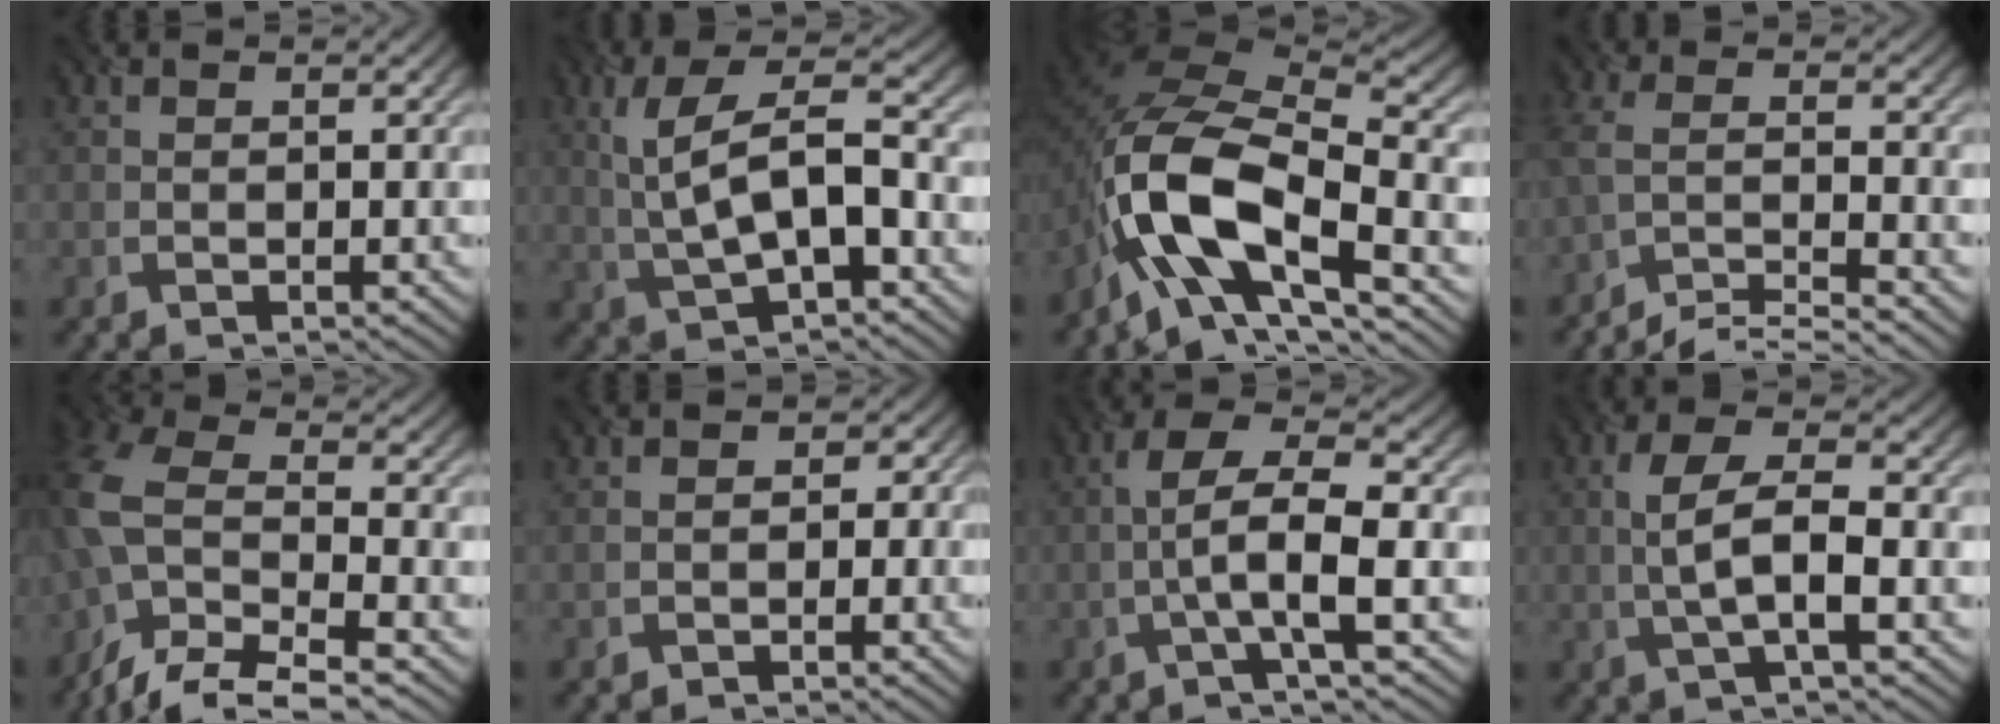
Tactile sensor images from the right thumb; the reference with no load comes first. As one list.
[{"total": 10.0, "force": [-0.2, 4.2, 9.1], "torque": [-0.173, 0.015, -0.006]}, {"total": 14.1, "force": [-6.0, 6.3, 11.1], "torque": [-0.227, -0.019, -0.115]}, {"total": 7.0, "force": [-5.8, 1.2, 3.8], "torque": [-0.060, 0.002, -0.108]}, {"total": 12.8, "force": [-5.9, 6.2, 9.6], "torque": [-0.234, -0.013, -0.117]}, {"total": 1.5, "force": [-0.9, 1.2, 0.3], "torque": [0.011, 0.000, -0.014]}, {"total": 7.0, "force": [-1.6, 1.7, 6.6], "torque": [-0.121, 0.018, -0.041]}, {"total": 5.8, "force": [-1.0, 1.9, 5.4], "torque": [-0.112, 0.006, -0.022]}]